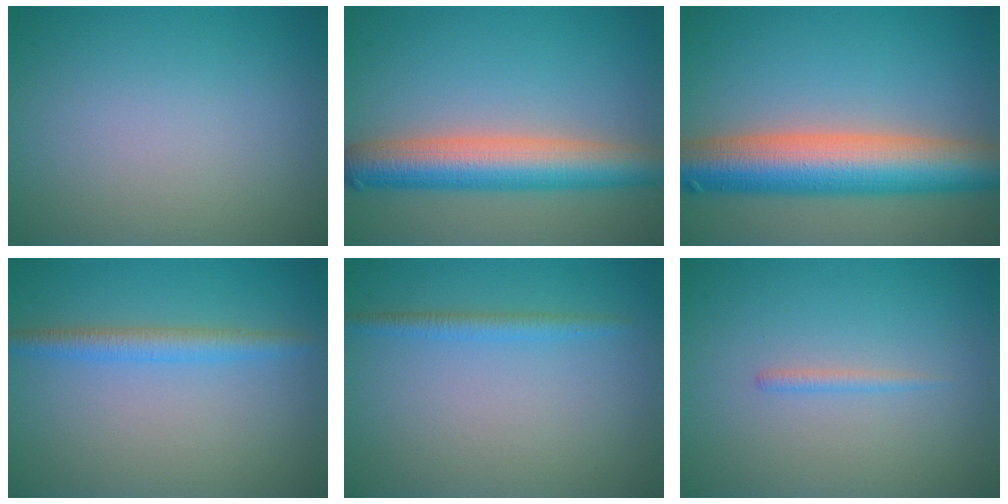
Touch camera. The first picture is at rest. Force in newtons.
{"total": 7.1, "press": 7.1, "slide": 0.3}
{"total": 10.1, "press": 10.1, "slide": 0.4}
{"total": 2.4, "press": 2.4, "slide": 0.2}
{"total": 1.6, "press": 1.6, "slide": 0.1}
{"total": 0.8, "press": 0.8, "slide": 0.1}